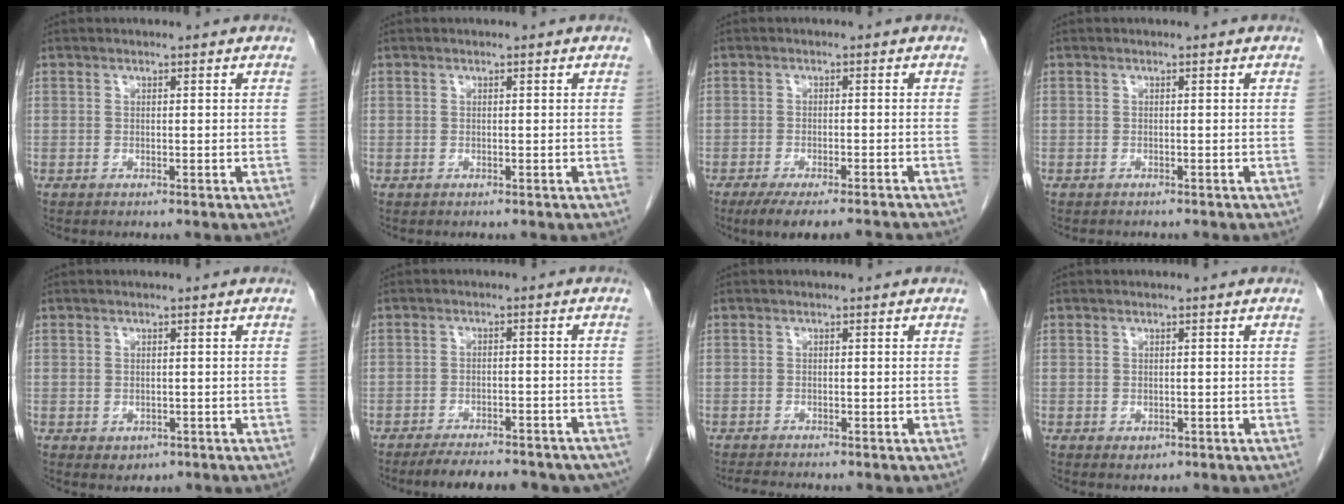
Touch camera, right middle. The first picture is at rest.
{"total": 0.0}
{"total": 9.6, "force": [-8.3, 0.9, 4.7], "torque": [-0.061, -0.008, -0.117]}
{"total": 1.5, "force": [-1.4, 0.5, 0.4], "torque": [-0.010, -0.002, -0.016]}
{"total": 1.8, "force": [-0.6, 1.4, 0.9], "torque": [-0.012, 0.000, 0.003]}
{"total": 15.1, "force": [-13.1, 4.2, 6.1], "torque": [-0.078, 0.005, -0.158]}
{"total": 2.0, "force": [-1.8, 0.0, 0.7], "torque": [-0.015, -0.006, -0.030]}
{"total": 1.1, "force": [-0.4, 0.9, 0.7], "torque": [-0.011, -0.001, 0.003]}